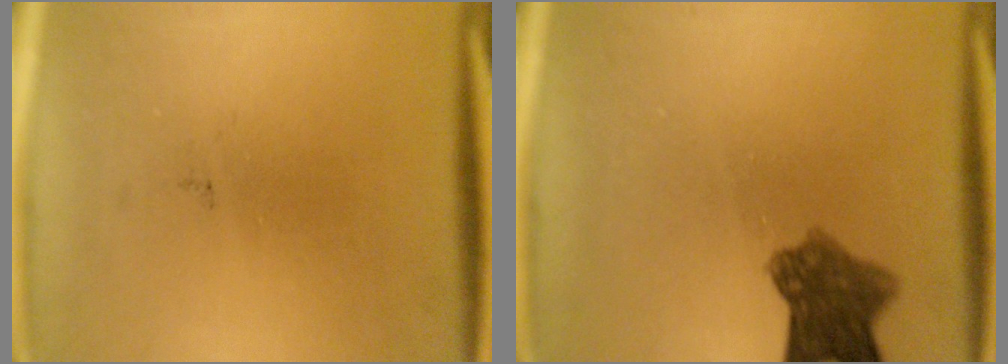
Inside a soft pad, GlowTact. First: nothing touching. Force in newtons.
{"total": 7.2}